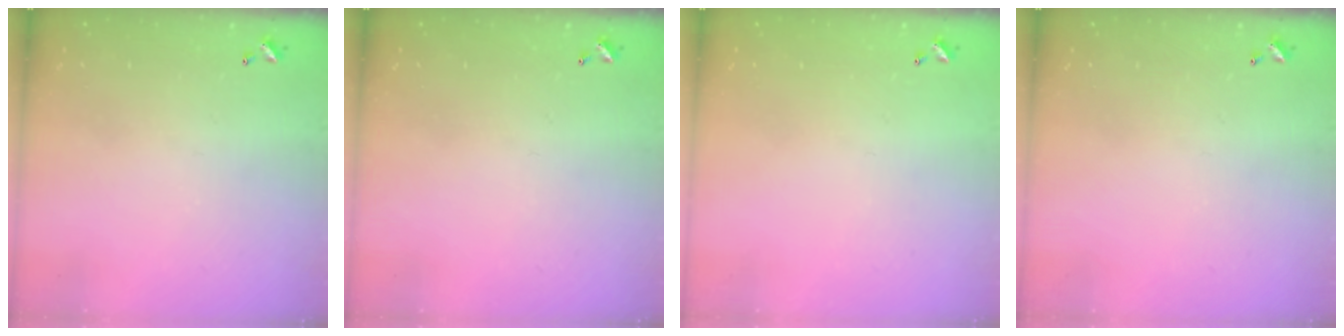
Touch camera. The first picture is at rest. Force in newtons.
{"total": 0.0}
{"total": 0.0}
{"total": 0.0}